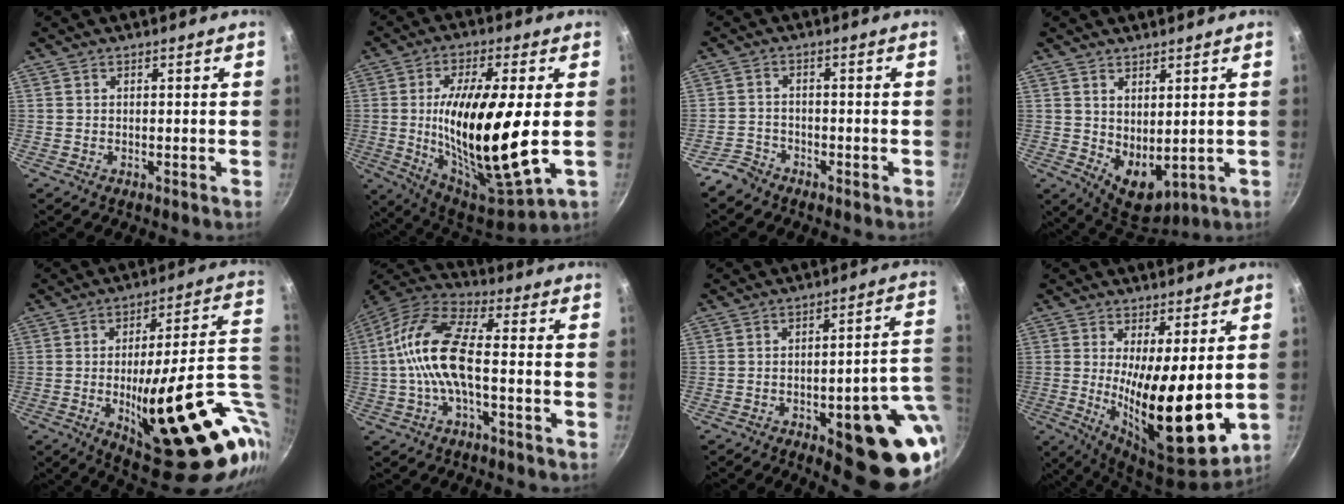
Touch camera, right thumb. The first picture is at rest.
{"total": 22.6, "force": [-0.5, 6.6, 21.6], "torque": [-0.391, -0.011, -0.002]}
{"total": 3.4, "force": [-2.9, 1.8, 0.6], "torque": [-0.010, 0.031, -0.055]}
{"total": 7.7, "force": [1.8, 4.4, 6.1], "torque": [-0.072, -0.032, 0.048]}
{"total": 32.0, "force": [-4.8, 10.9, 29.7], "torque": [-0.380, -0.008, -0.046]}
{"total": 13.2, "force": [-1.6, 5.1, 12.1], "torque": [-0.245, 0.036, -0.047]}
{"total": 19.9, "force": [-5.0, 6.3, 18.2], "torque": [-0.178, 0.015, -0.062]}
{"total": 16.1, "force": [0.6, 4.8, 15.4], "torque": [-0.237, -0.034, 0.022]}